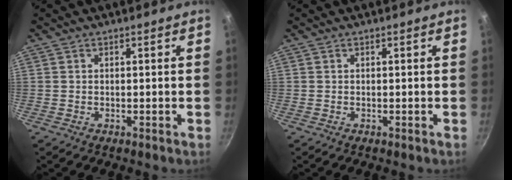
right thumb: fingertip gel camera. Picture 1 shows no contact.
{"total": 0.0}